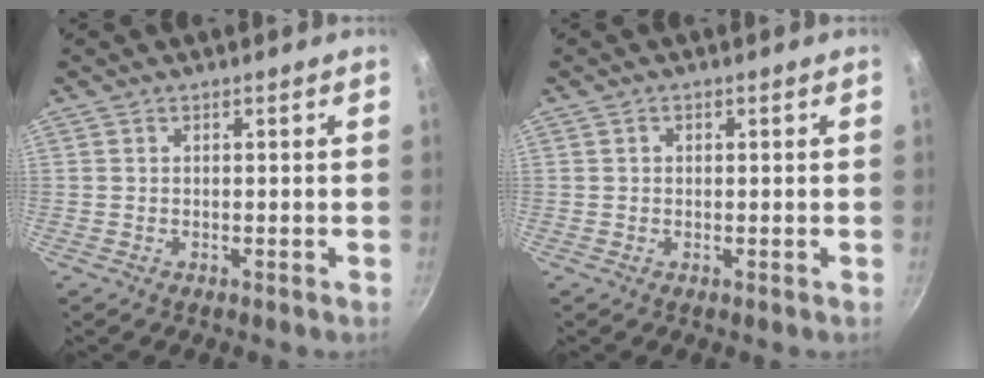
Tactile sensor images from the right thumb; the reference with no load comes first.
{"total": 0.8, "force": [0.2, 0.7, 0.4], "torque": [-0.002, 0.001, 0.001]}